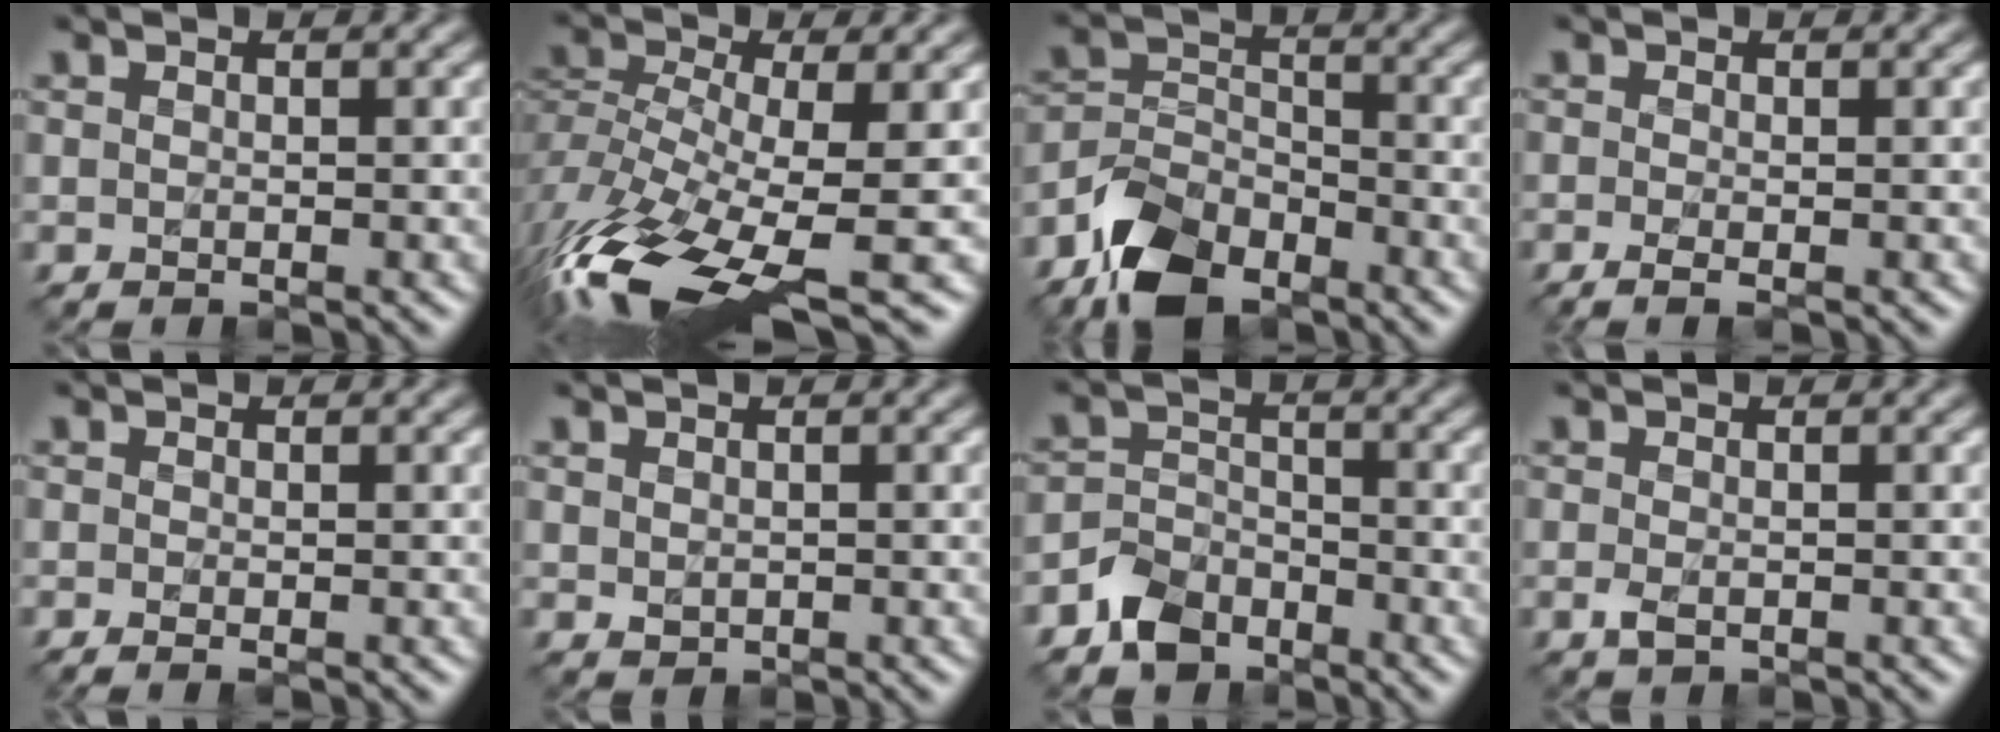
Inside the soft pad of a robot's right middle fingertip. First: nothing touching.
{"total": 12.8, "force": [-6.8, 4.5, 9.9], "torque": [-0.227, -0.019, -0.116]}
{"total": 7.7, "force": [-5.4, 4.1, 3.7], "torque": [-0.072, -0.005, -0.114]}
{"total": 1.5, "force": [-0.6, 0.4, 1.3], "torque": [-0.025, -0.009, -0.015]}
{"total": 0.9, "force": [-0.3, 0.2, 0.8], "torque": [-0.016, -0.008, -0.007]}
{"total": 0.7, "force": [0.2, 0.6, 0.3], "torque": [-0.005, -0.003, 0.008]}
{"total": 3.8, "force": [-2.7, 2.5, 1.1], "torque": [-0.018, 0.003, -0.059]}
{"total": 1.3, "force": [-0.5, 0.7, 1.0], "torque": [-0.024, -0.006, -0.010]}